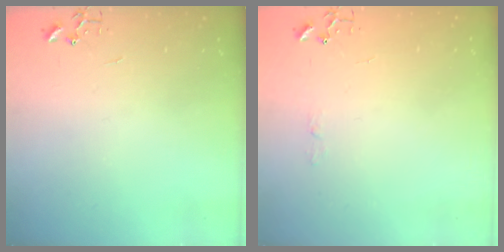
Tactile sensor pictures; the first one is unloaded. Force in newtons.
{"total": 3.6, "press": 3.6, "slide": 0.4}